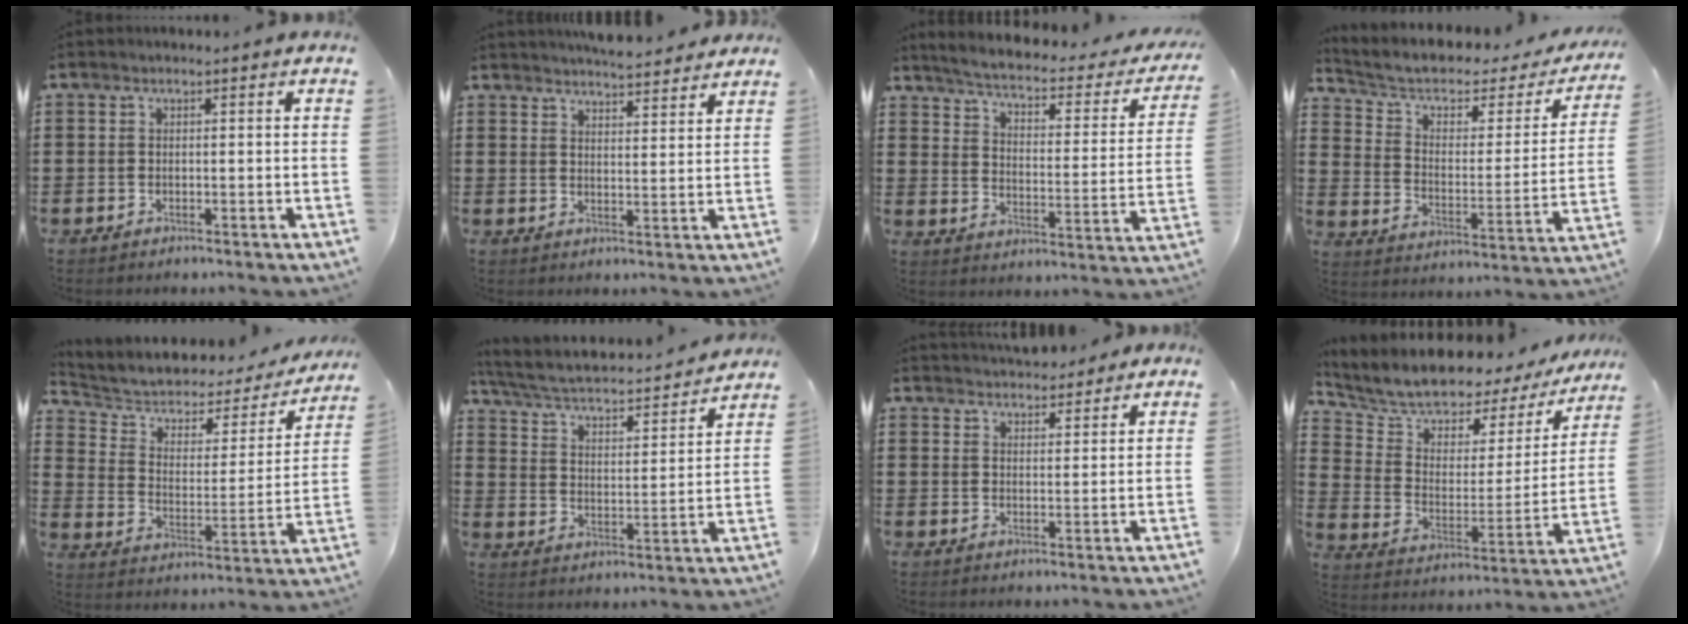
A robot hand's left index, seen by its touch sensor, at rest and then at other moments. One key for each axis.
{"total": 4.6, "fx": 4.6, "fy": 0.1, "fz": 0.7, "tx": -0.018, "ty": -0.021, "tz": 0.082}
{"total": 2.8, "fx": 2.2, "fy": -0.1, "fz": 1.6, "tx": -0.048, "ty": -0.030, "tz": 0.027}
{"total": 5.1, "fx": 3.4, "fy": 2.3, "fz": 2.9, "tx": -0.076, "ty": -0.024, "tz": 0.054}
{"total": 4.5, "fx": 3.3, "fy": 2.4, "fz": 1.7, "tx": -0.059, "ty": -0.024, "tz": 0.050}
{"total": 3.5, "fx": 3.0, "fy": 0.7, "fz": 1.8, "tx": -0.052, "ty": -0.032, "tz": 0.040}
{"total": 3.8, "fx": 3.7, "fy": 0.9, "fz": 0.4, "tx": -0.010, "ty": -0.010, "tz": 0.068}
{"total": 7.1, "fx": 6.6, "fy": 2.1, "fz": 1.4, "tx": -0.064, "ty": -0.055, "tz": 0.108}